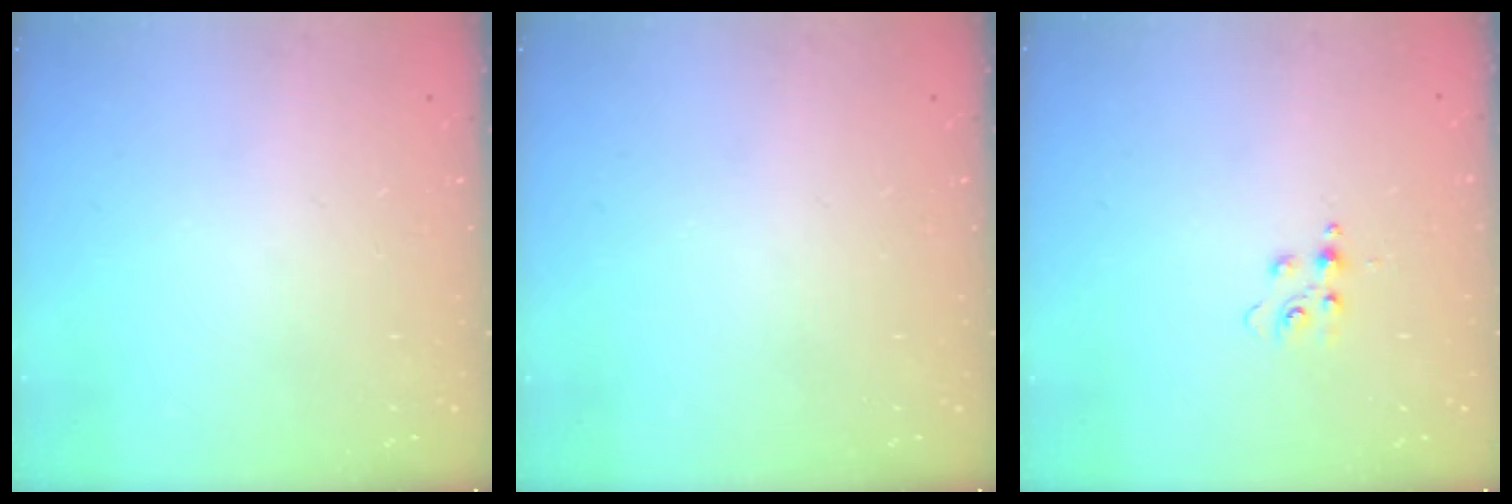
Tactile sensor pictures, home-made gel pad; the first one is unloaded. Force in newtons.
{"total": 0.0}
{"total": 4.8, "press": 4.7, "slide": 1.1}